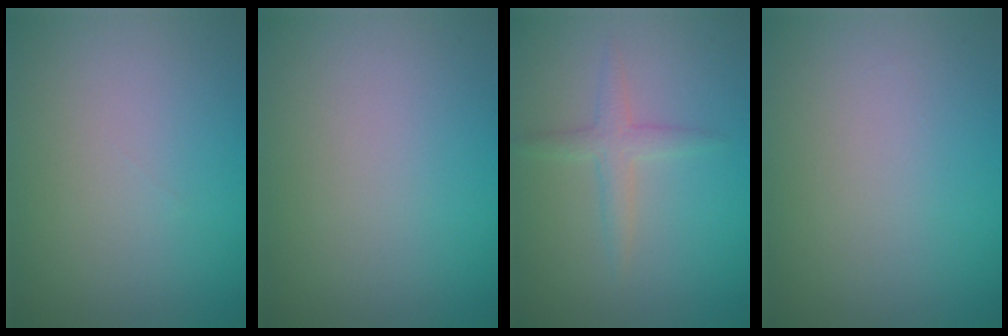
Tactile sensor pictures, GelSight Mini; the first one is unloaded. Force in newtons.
{"total": 0.0}
{"total": 2.0, "press": 2.0, "slide": 0.2}
{"total": 0.0}